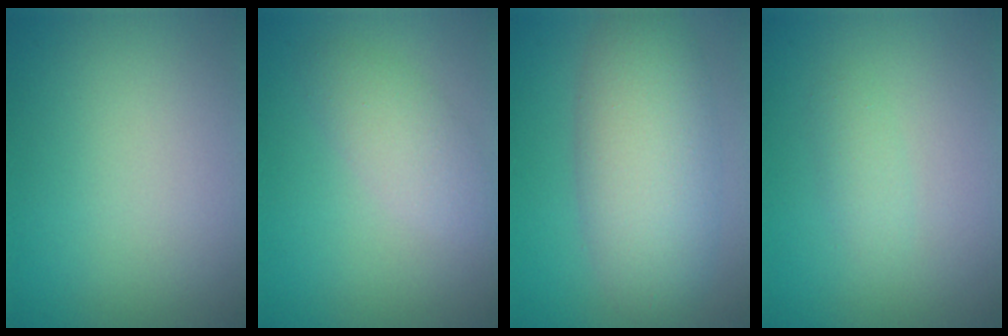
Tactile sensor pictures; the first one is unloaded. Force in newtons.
{"total": 2.6, "press": 2.6, "slide": 0.2}
{"total": 7.0, "press": 7.0, "slide": 0.4}
{"total": 1.2, "press": 1.2, "slide": 0.1}